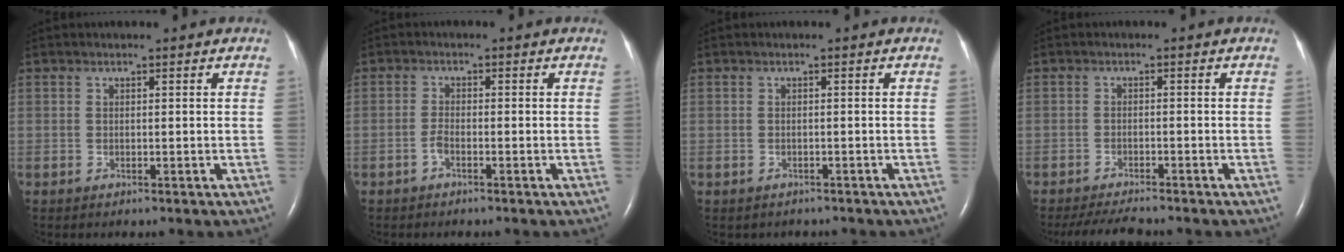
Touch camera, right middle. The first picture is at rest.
{"total": 1.4, "force": [-0.9, 0.2, 1.0], "torque": [-0.025, 0.000, -0.019]}
{"total": 2.0, "force": [-1.7, 1.0, 0.3], "torque": [-0.013, -0.001, -0.018]}
{"total": 5.8, "force": [-5.3, 0.5, 2.3], "torque": [-0.041, -0.019, -0.086]}